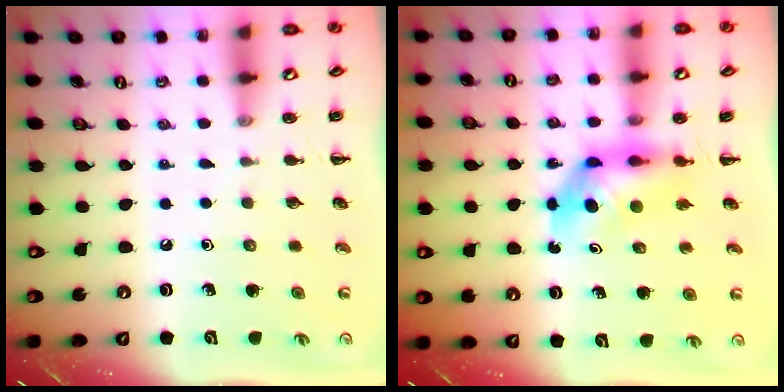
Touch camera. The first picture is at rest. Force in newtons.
{"total": 5.3, "press": 5.2, "slide": 1.0}